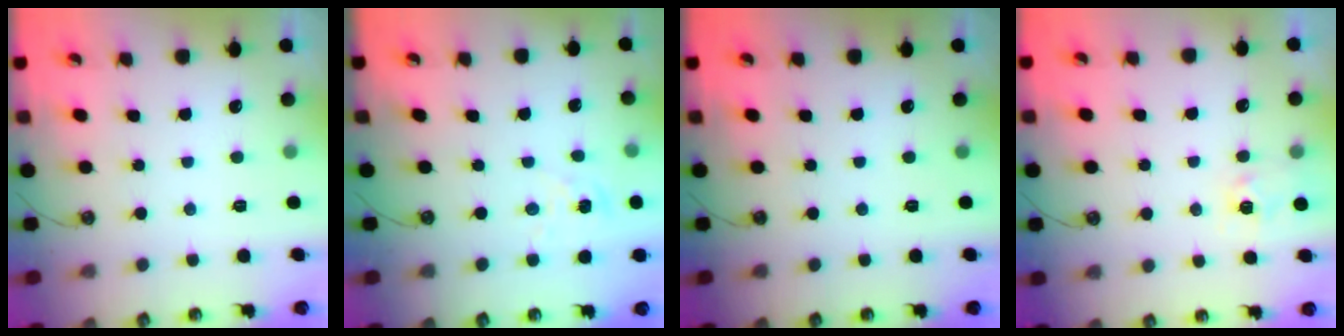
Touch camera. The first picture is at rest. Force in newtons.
{"total": 1.4, "press": 1.4, "slide": 0.2}
{"total": 0.0}
{"total": 4.8, "press": 4.8, "slide": 0.6}